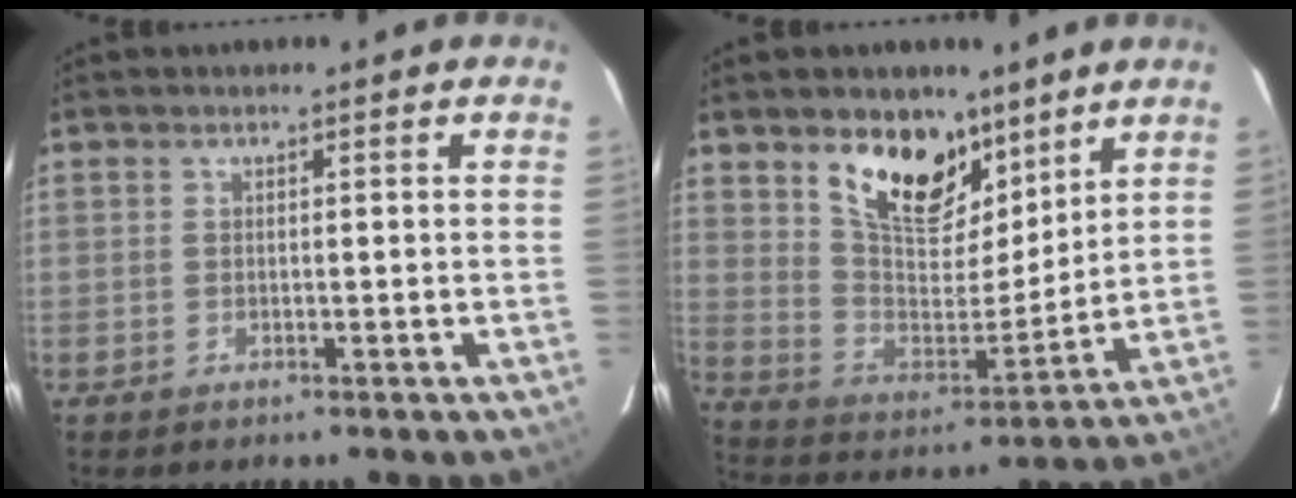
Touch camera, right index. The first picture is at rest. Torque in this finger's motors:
{"motor_torque": [1.08, 1.06, 0.54, 0.10]}